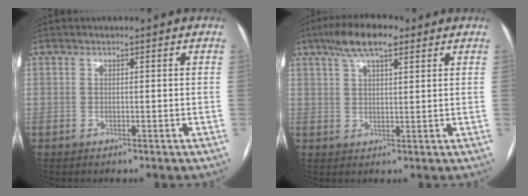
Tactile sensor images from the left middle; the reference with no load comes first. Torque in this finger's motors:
{"motor_torque": [0.84, -0.68, 0.19, 0.03]}